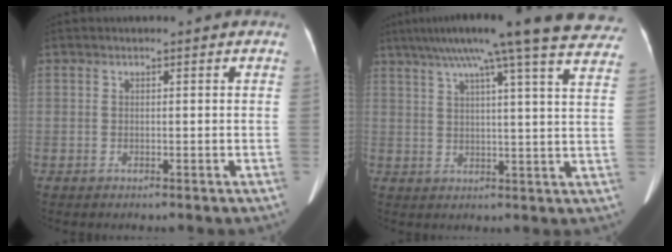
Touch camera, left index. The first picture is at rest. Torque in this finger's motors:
{"motor_torque": [0.89, -1.25, 0.51, 0.17]}